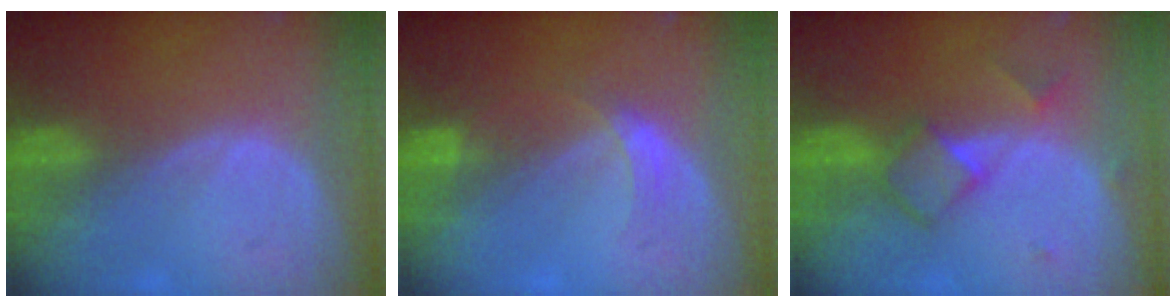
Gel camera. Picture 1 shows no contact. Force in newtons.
{"total": 2.5, "press": 2.5, "slide": 0.1}
{"total": 4.9, "press": 4.8, "slide": 0.9}